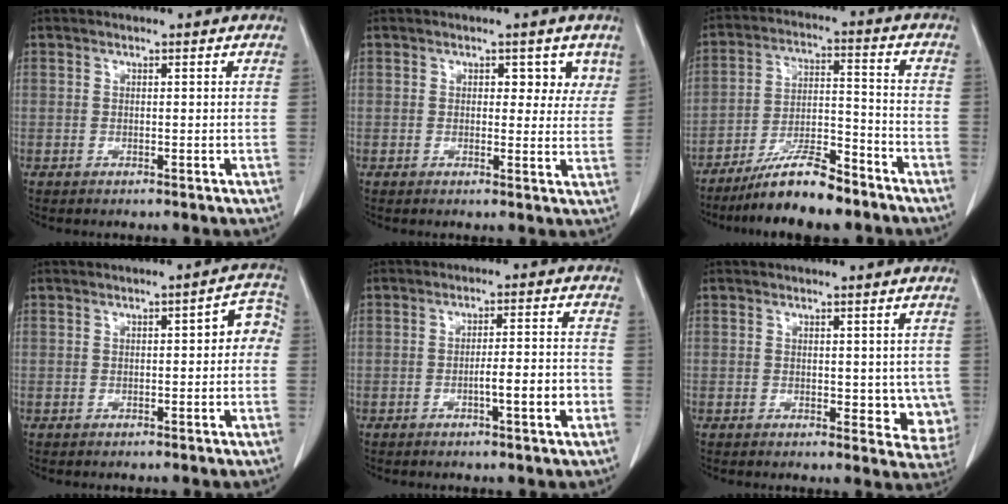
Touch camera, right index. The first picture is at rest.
{"total": 3.8, "force": [1.9, 2.4, 2.2], "torque": [-0.004, 0.001, 0.018]}
{"total": 10.9, "force": [-8.8, 1.8, 6.2], "torque": [-0.110, 0.000, -0.157]}
{"total": 4.0, "force": [0.0, 1.6, 3.7], "torque": [-0.034, 0.025, -0.004]}
{"total": 5.2, "force": [-2.0, 0.3, 4.8], "torque": [-0.070, 0.006, -0.030]}
{"total": 5.3, "force": [0.4, 3.3, 4.2], "torque": [-0.022, -0.009, 0.008]}